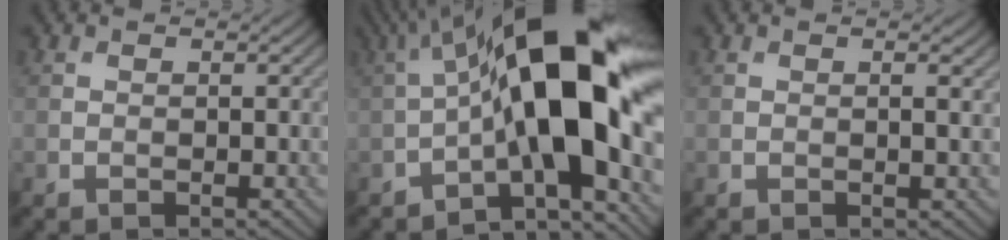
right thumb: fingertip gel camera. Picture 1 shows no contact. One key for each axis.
{"total": 17.6, "fx": -1.1, "fy": 5.9, "fz": 16.6, "tx": -0.246, "ty": 0.035, "tz": -0.031}
{"total": 0.9, "fx": 0.2, "fy": 0.1, "fz": 0.9, "tx": -0.016, "ty": 0.000, "tz": 0.001}